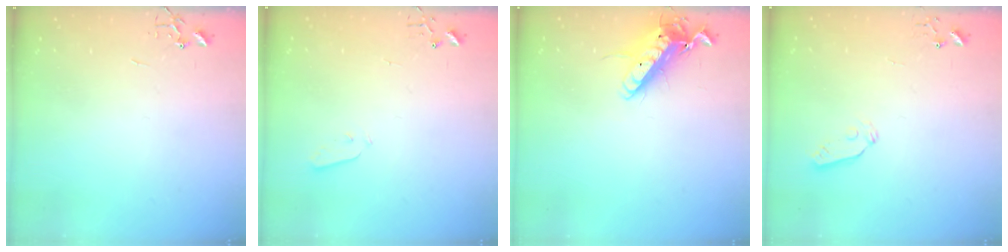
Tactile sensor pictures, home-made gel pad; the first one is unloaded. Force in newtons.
{"total": 2.5, "press": 2.5, "slide": 0.4}
{"total": 13.6, "press": 13.4, "slide": 2.0}
{"total": 5.0, "press": 4.9, "slide": 0.6}